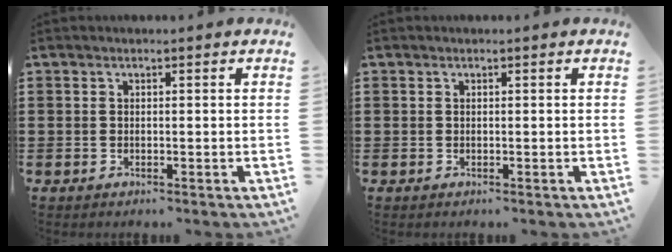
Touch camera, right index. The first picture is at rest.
{"total": 0.0}